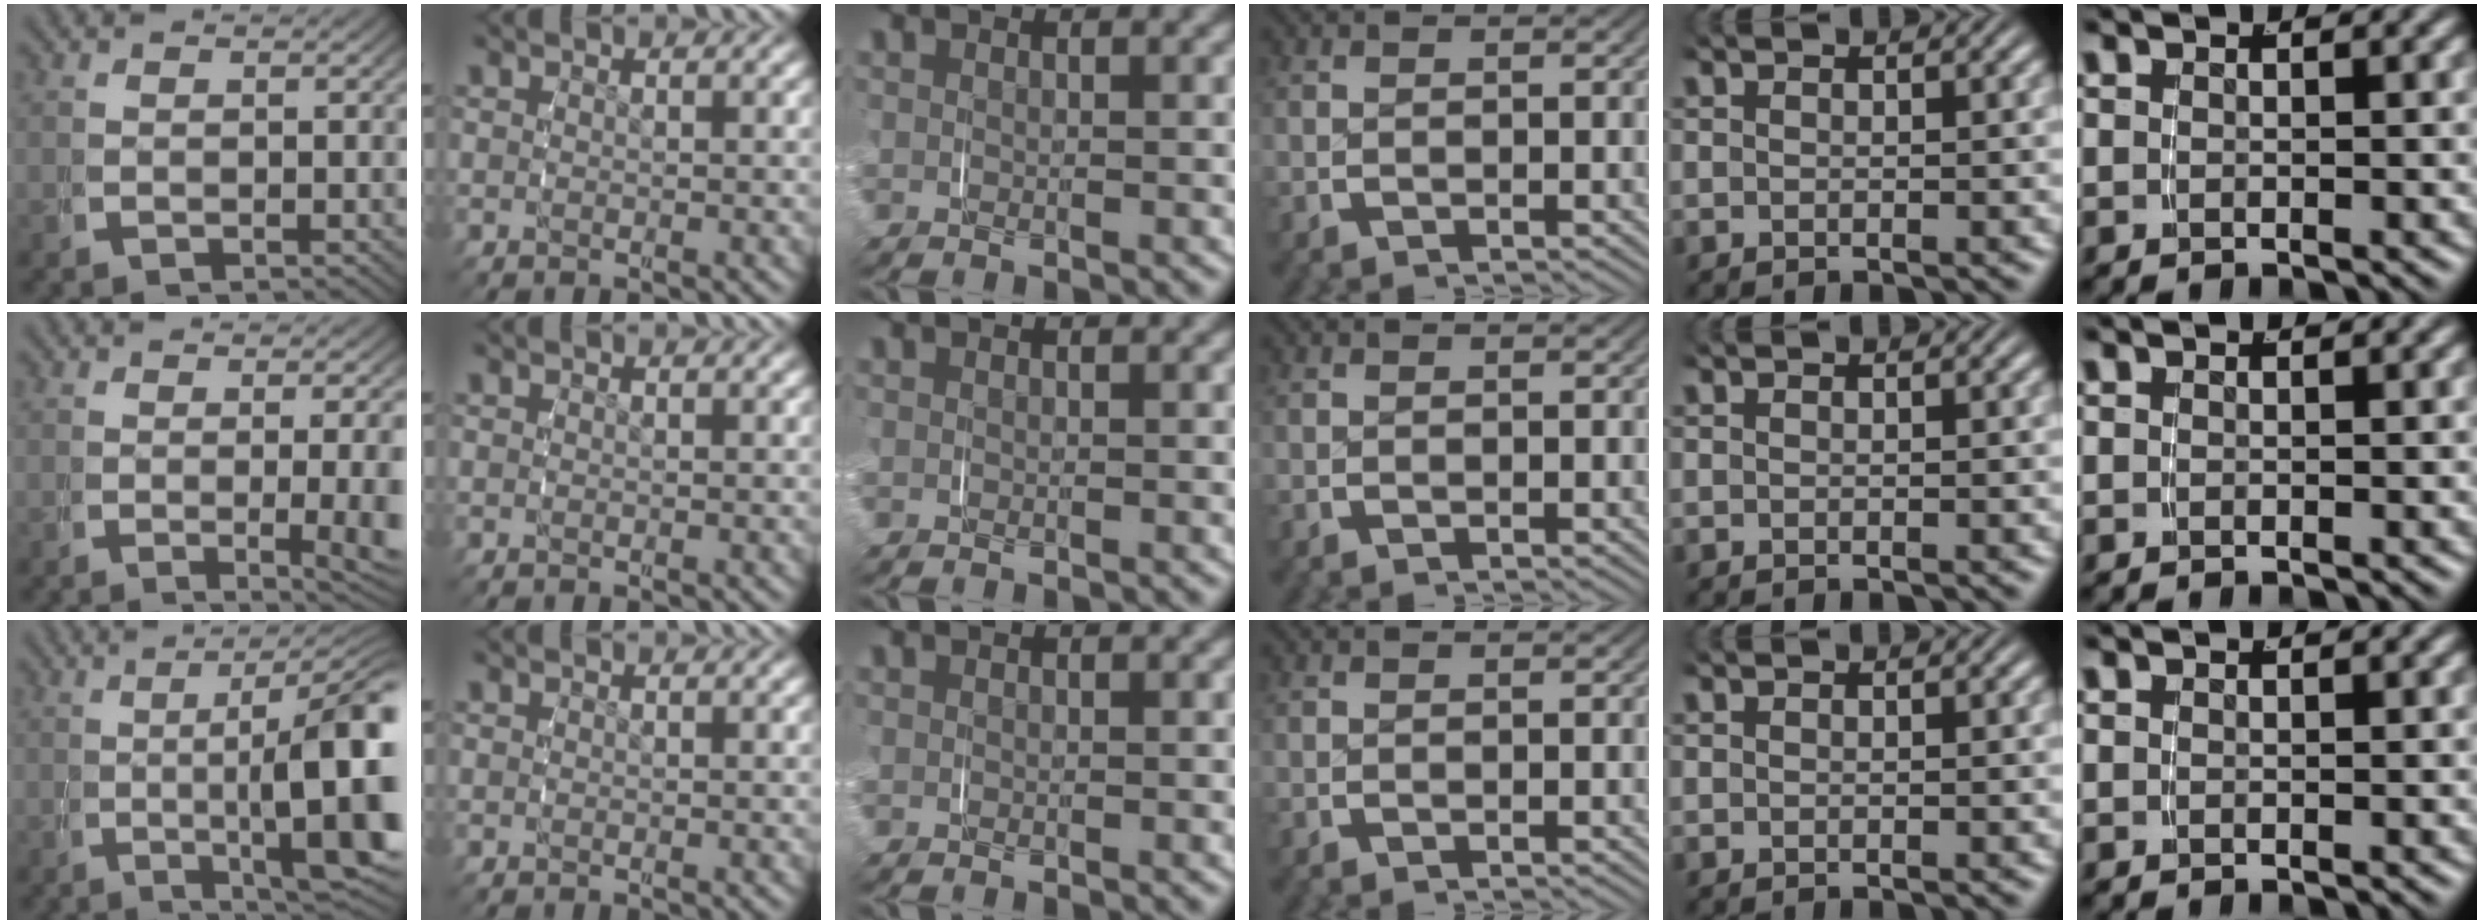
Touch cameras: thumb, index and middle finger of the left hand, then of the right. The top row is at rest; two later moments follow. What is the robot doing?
{"motion": "grasp_and_lifting", "object": "pencil case"}